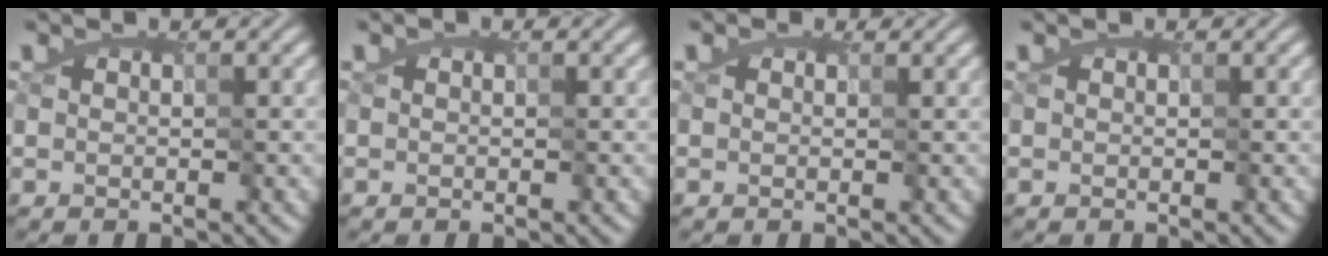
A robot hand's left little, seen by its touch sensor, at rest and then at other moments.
{"total": 0.0}
{"total": 0.7, "force": [0.6, 0.3, 0.0], "torque": [-0.007, -0.002, 0.010]}
{"total": 0.0}